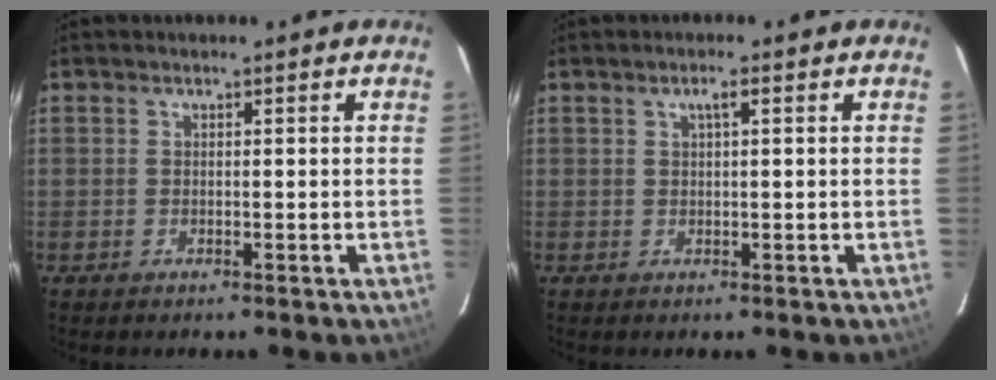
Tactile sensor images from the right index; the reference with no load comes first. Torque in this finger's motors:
{"motor_torque": [0.24, 0.01, 0.12, 0.03]}